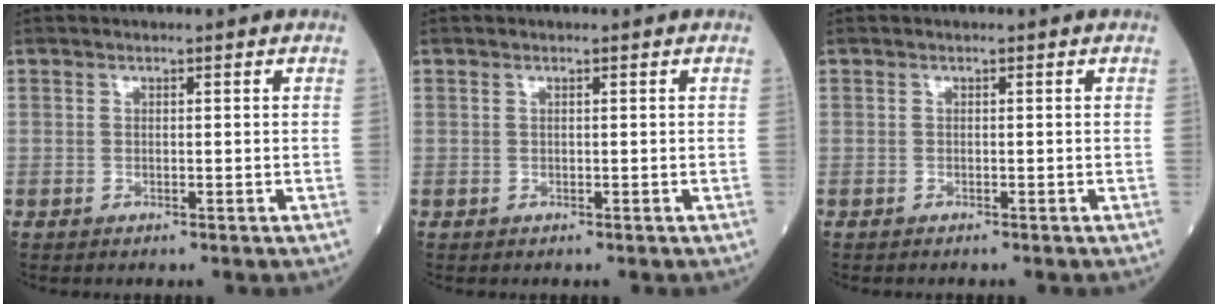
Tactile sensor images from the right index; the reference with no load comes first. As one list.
[{"total": 0.0}, {"total": 0.0}]